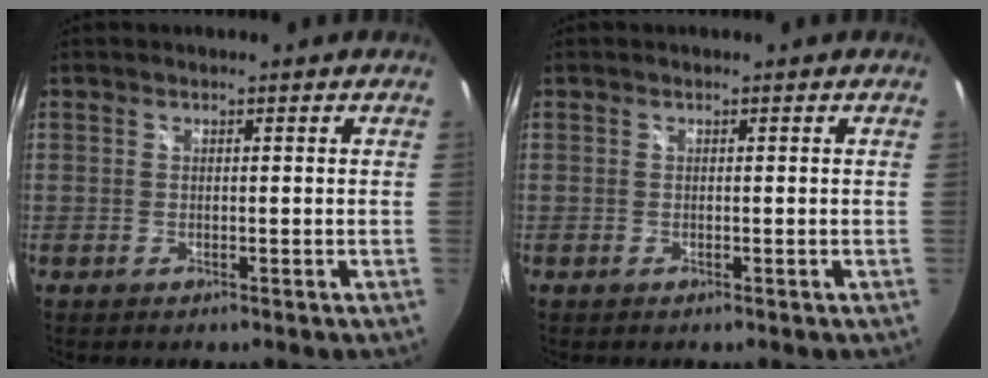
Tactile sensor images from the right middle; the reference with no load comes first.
{"total": 0.0}